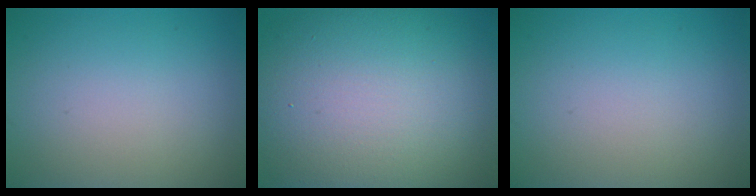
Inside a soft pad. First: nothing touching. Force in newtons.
{"total": 15.7, "press": 15.7, "slide": 1.0}
{"total": 0.0}